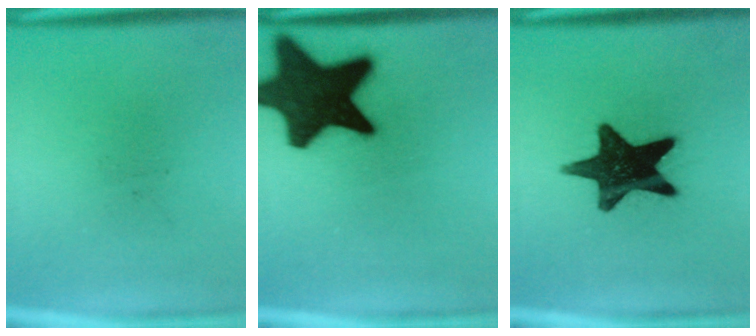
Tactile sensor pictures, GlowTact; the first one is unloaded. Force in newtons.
{"total": 20.0}
{"total": 16.6}